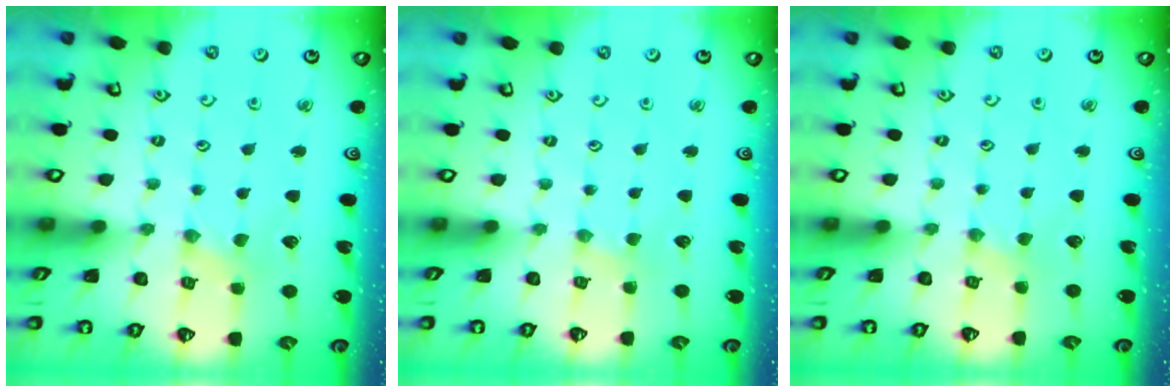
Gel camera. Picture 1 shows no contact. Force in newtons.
{"total": 1.3, "press": 1.2, "slide": 0.3}
{"total": 0.5, "press": 0.5, "slide": 0.2}